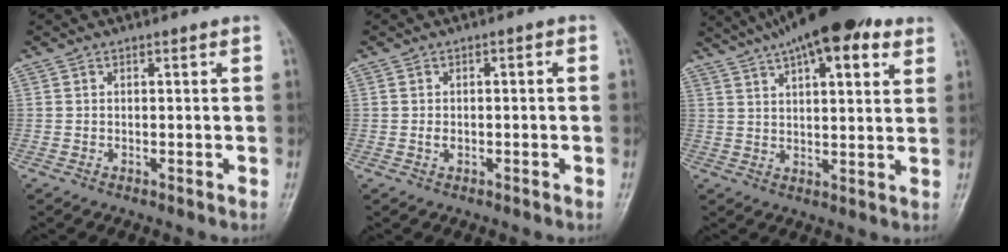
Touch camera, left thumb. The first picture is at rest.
{"total": 1.8, "force": [-0.4, 1.0, 1.5], "torque": [-0.027, 0.014, -0.006]}
{"total": 17.8, "force": [11.2, 6.1, 12.5], "torque": [-0.178, 0.002, 0.171]}